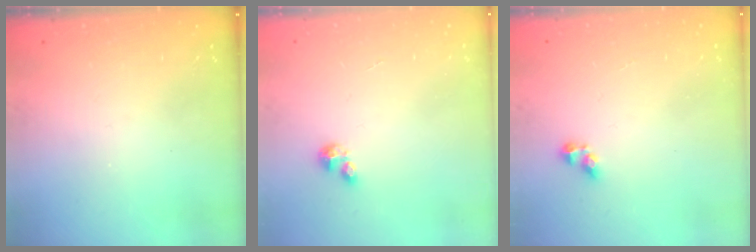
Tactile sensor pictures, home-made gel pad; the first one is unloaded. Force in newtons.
{"total": 2.1, "press": 2.1, "slide": 0.2}
{"total": 2.9, "press": 2.6, "slide": 1.1}